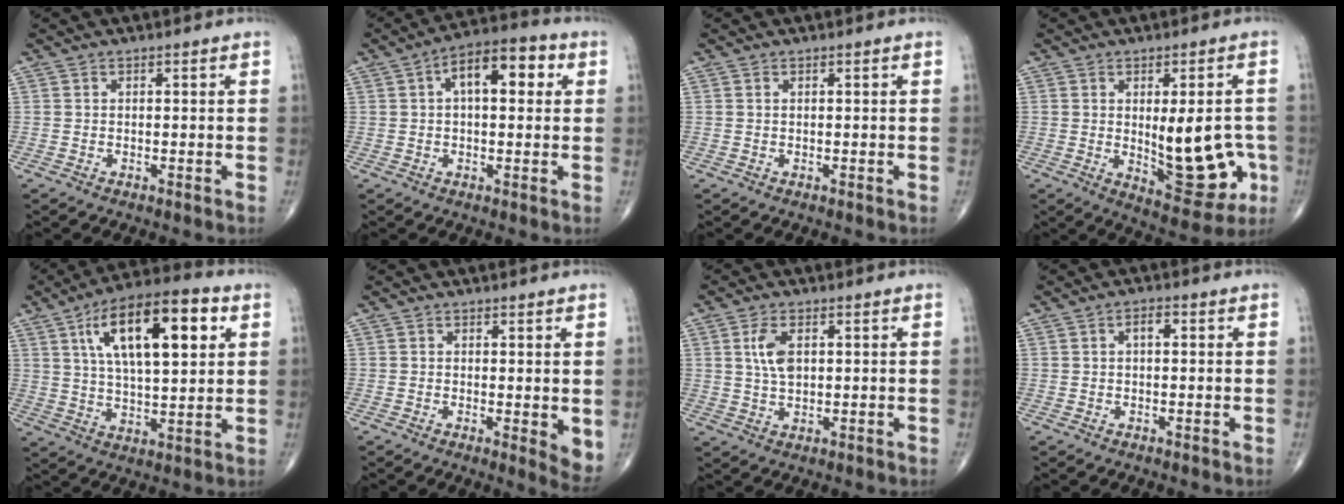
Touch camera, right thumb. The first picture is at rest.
{"total": 10.6, "force": [2.7, 5.2, 8.9], "torque": [-0.120, 0.028, 0.032]}
{"total": 0.0}
{"total": 14.2, "force": [-1.7, 6.1, 12.7], "torque": [-0.132, -0.011, -0.006]}
{"total": 19.1, "force": [6.7, 7.5, 16.2], "torque": [-0.250, -0.001, 0.107]}
{"total": 4.4, "force": [0.0, 1.3, 4.2], "torque": [-0.054, -0.014, 0.000]}
{"total": 5.2, "force": [1.3, 2.7, 4.2], "torque": [-0.085, -0.004, 0.026]}
{"total": 2.1, "force": [0.4, 1.1, 1.8], "torque": [-0.027, 0.006, 0.003]}